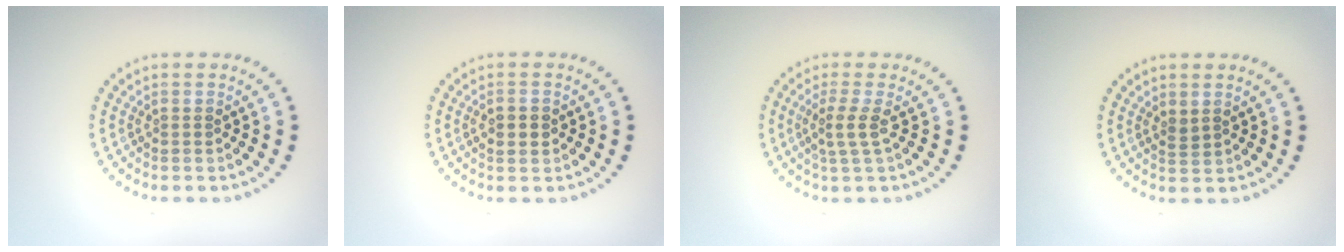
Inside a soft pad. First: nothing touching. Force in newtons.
{"total": 2.2, "press": 2.2, "slide": 0.1}
{"total": 2.2, "press": 1.7, "slide": 1.4}
{"total": 0.9, "press": 0.7, "slide": 0.5}